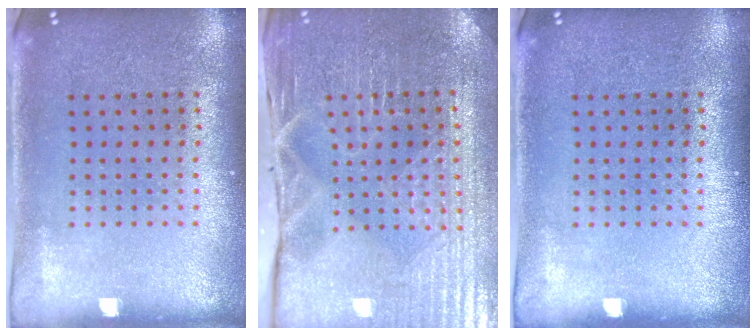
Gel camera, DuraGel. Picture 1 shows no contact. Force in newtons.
{"total": 3.9, "press": 3.9, "slide": 0.4}
{"total": 0.0}